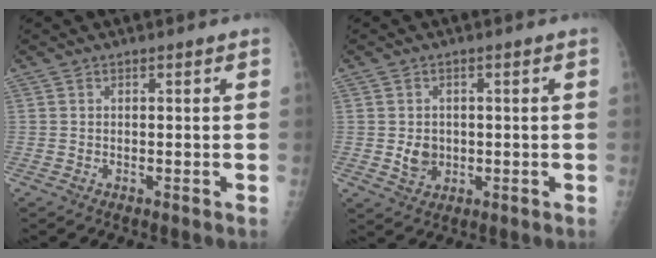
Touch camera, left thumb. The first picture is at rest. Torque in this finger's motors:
{"motor_torque": [-0.06, 0.05, 0.07, 0.03, 0.02]}